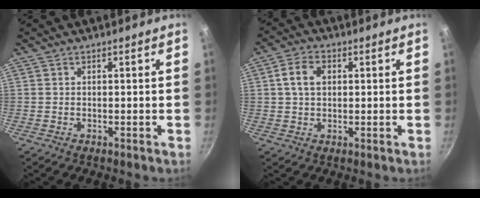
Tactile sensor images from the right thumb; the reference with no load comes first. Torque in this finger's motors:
{"motor_torque": [-0.48, 0.69, 0.82, -0.38, -0.01]}